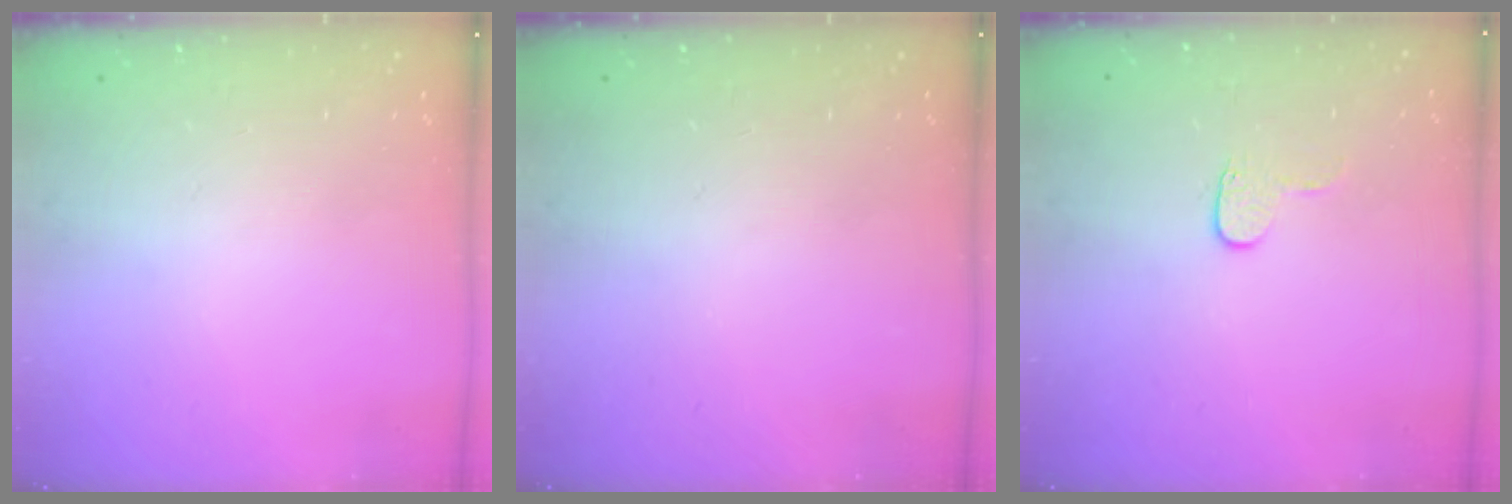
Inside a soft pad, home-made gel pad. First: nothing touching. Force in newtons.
{"total": 0.0}
{"total": 4.7, "press": 4.7, "slide": 0.5}